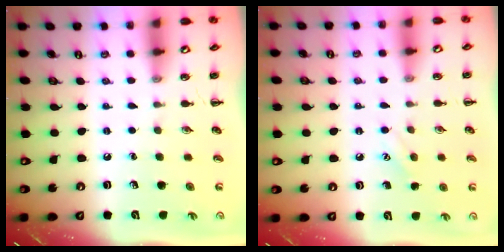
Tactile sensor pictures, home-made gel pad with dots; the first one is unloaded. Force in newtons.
{"total": 6.5, "press": 6.4, "slide": 1.2}